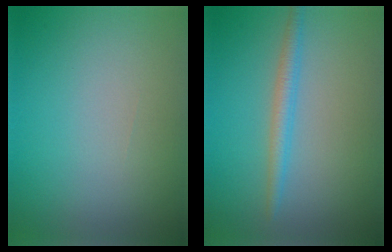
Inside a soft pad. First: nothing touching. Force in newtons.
{"total": 2.1, "press": 2.1, "slide": 0.0}